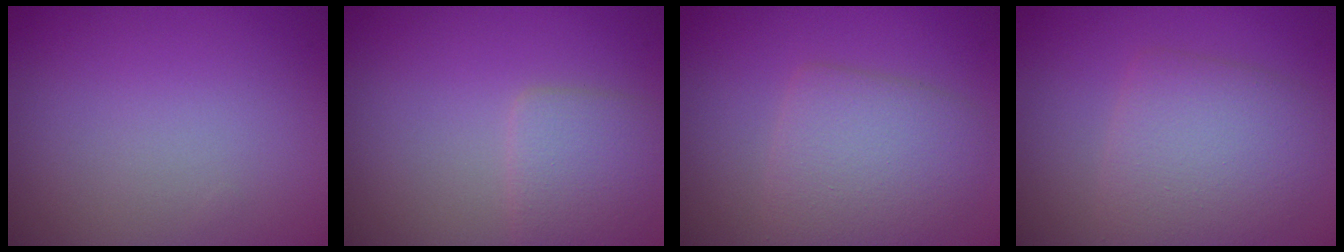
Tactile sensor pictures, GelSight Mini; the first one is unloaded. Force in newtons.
{"total": 2.9, "press": 2.9, "slide": 0.0}
{"total": 4.3, "press": 4.3, "slide": 0.4}
{"total": 4.6, "press": 4.6, "slide": 0.2}